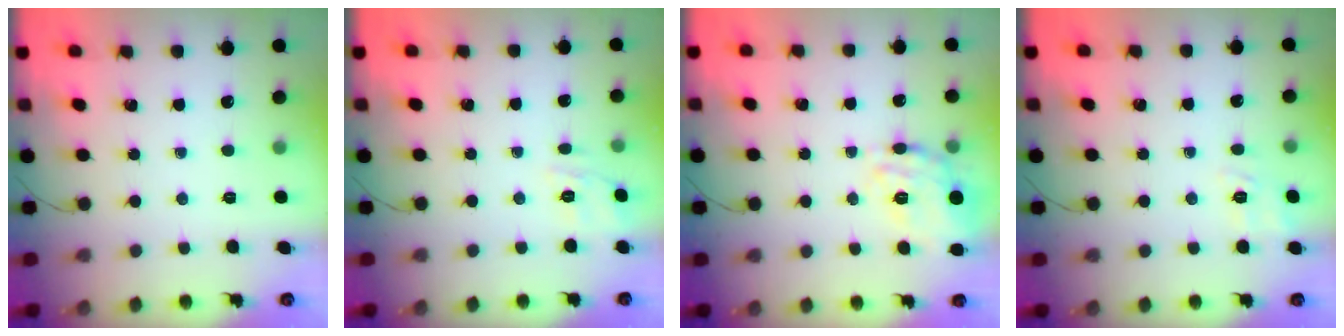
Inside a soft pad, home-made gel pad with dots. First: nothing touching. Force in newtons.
{"total": 4.6, "press": 4.2, "slide": 1.9}
{"total": 16.1, "press": 16.1, "slide": 1.0}
{"total": 4.9, "press": 4.5, "slide": 1.9}